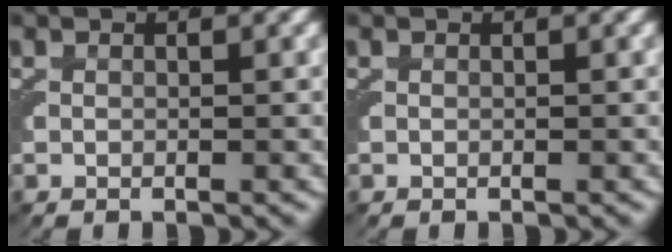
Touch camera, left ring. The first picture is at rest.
{"total": 0.0}